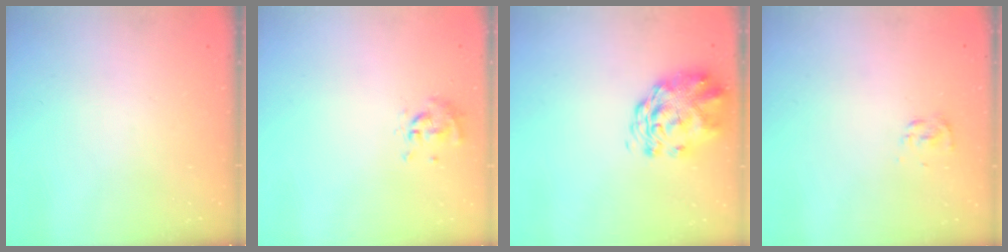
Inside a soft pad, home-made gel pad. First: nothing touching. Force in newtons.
{"total": 0.0}
{"total": 2.8, "press": 2.6, "slide": 1.1}
{"total": 2.6, "press": 2.5, "slide": 0.8}